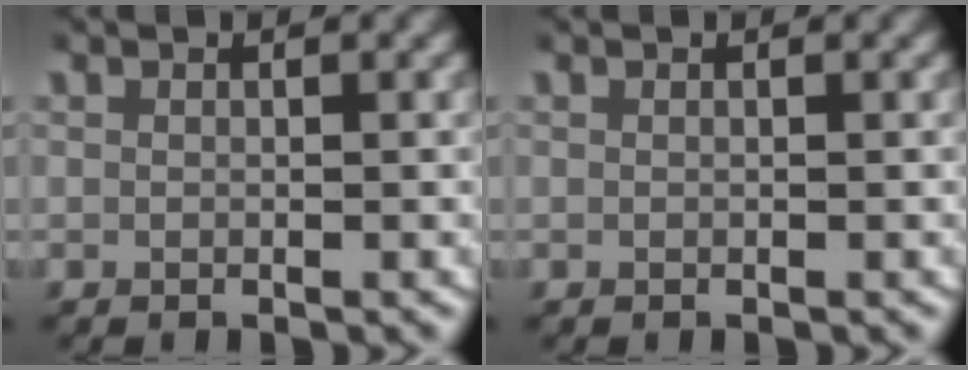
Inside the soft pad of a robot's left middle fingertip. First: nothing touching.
{"total": 0.0}